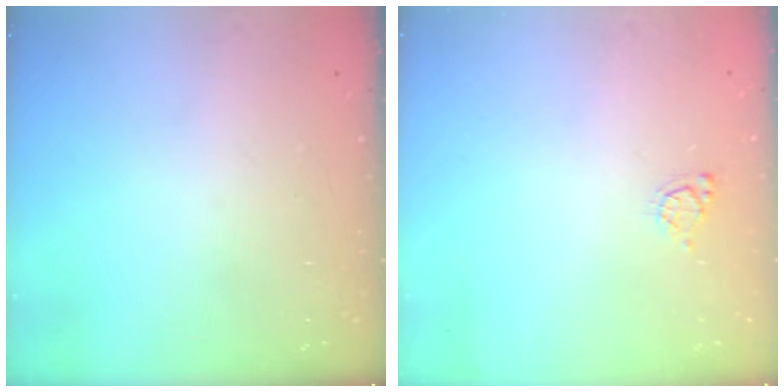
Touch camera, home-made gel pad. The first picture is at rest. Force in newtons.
{"total": 3.8, "press": 3.8, "slide": 0.3}